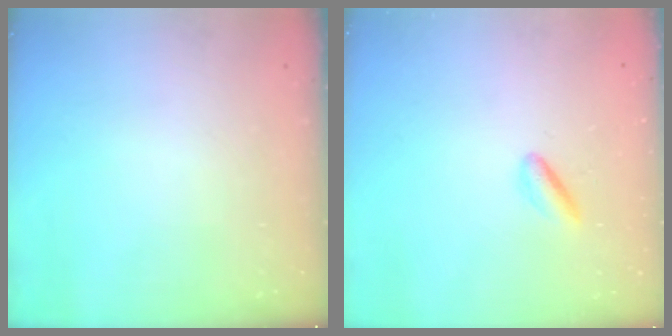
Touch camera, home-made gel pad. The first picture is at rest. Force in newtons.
{"total": 2.9, "press": 2.8, "slide": 0.6}